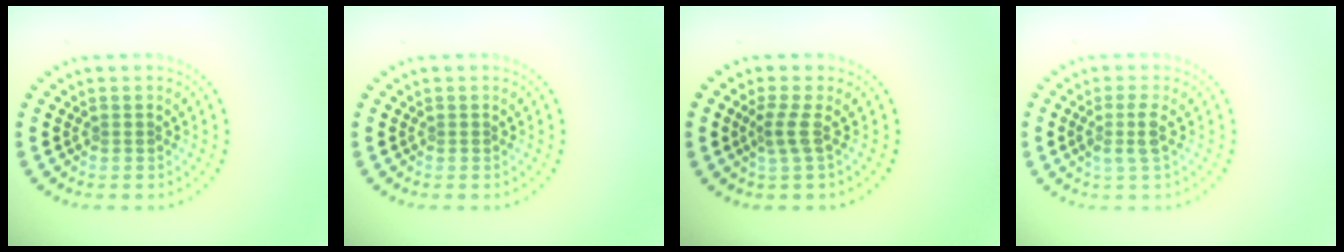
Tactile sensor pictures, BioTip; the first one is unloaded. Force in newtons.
{"total": 0.0}
{"total": 1.8, "press": 1.1, "slide": 1.4}
{"total": 1.9, "press": 1.6, "slide": 1.0}